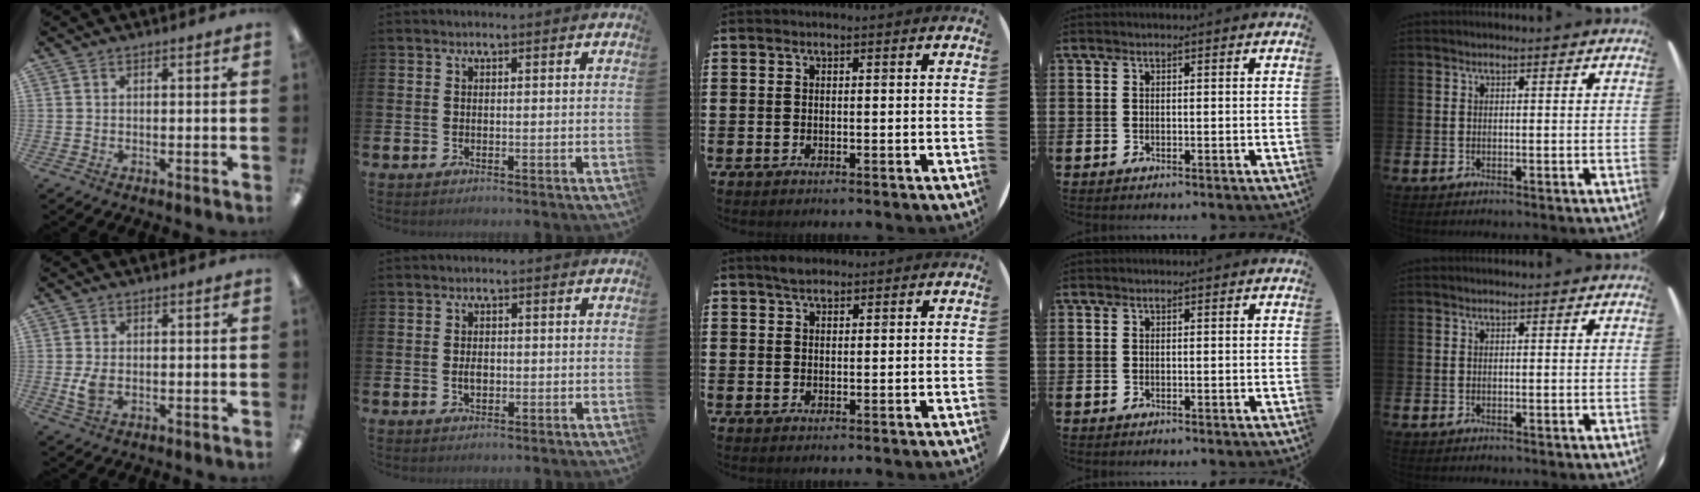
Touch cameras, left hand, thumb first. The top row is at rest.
{"thumb": {"total": 4.1, "force": [-0.2, 2.6, 3.1], "torque": [-0.061, -0.009, -0.010]}, "index": {"total": 2.0, "force": [-0.2, 1.2, 1.5], "torque": [-0.019, 0.000, -0.006]}, "middle": {"total": 1.8, "force": [1.6, 0.6, 0.6], "torque": [-0.005, 0.002, 0.028]}}